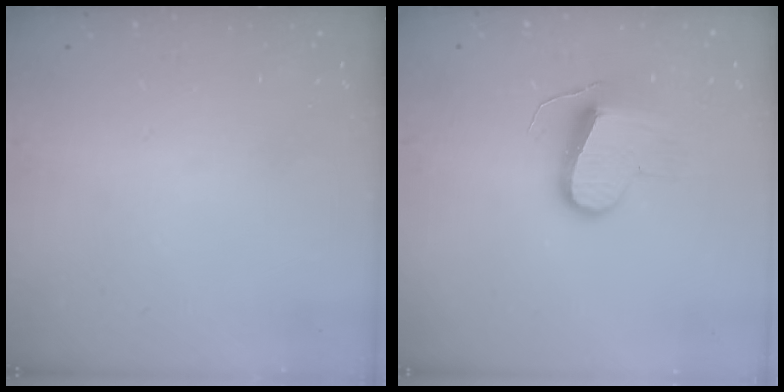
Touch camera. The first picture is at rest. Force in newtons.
{"total": 9.5, "press": 9.5, "slide": 0.7}